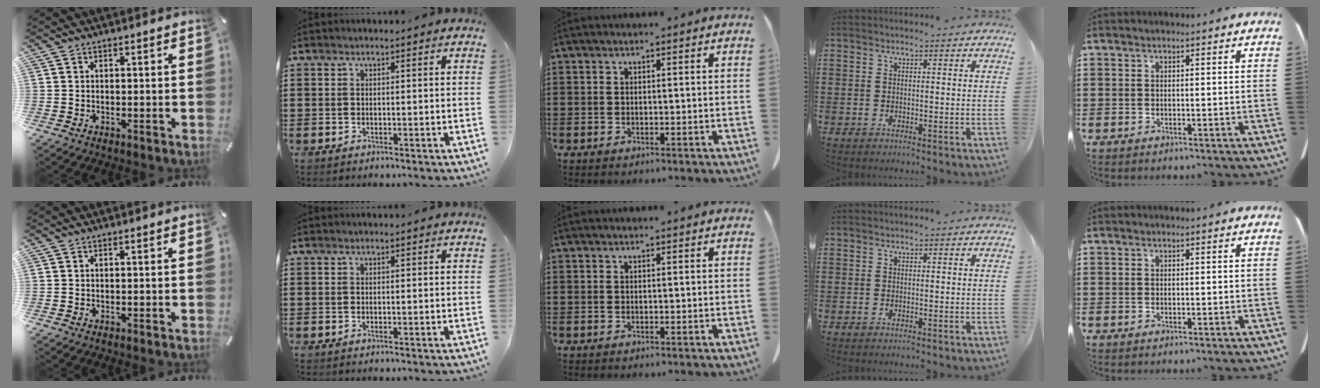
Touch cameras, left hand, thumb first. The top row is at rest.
{}